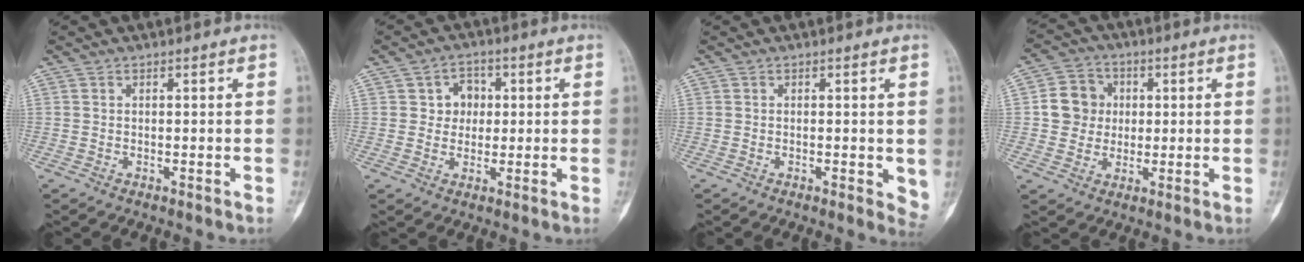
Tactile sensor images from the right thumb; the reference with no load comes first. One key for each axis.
{"total": 5.1, "fx": 0.8, "fy": 4.6, "fz": 2.2, "tx": 0.006, "ty": 0.007, "tz": 0.006}
{"total": 3.1, "fx": -0.2, "fy": 1.5, "fz": 2.7, "tx": -0.018, "ty": -0.007, "tz": -0.005}
{"total": 10.8, "fx": 0.5, "fy": 10.1, "fz": 3.9, "tx": -0.033, "ty": 0.022, "tz": 0.000}